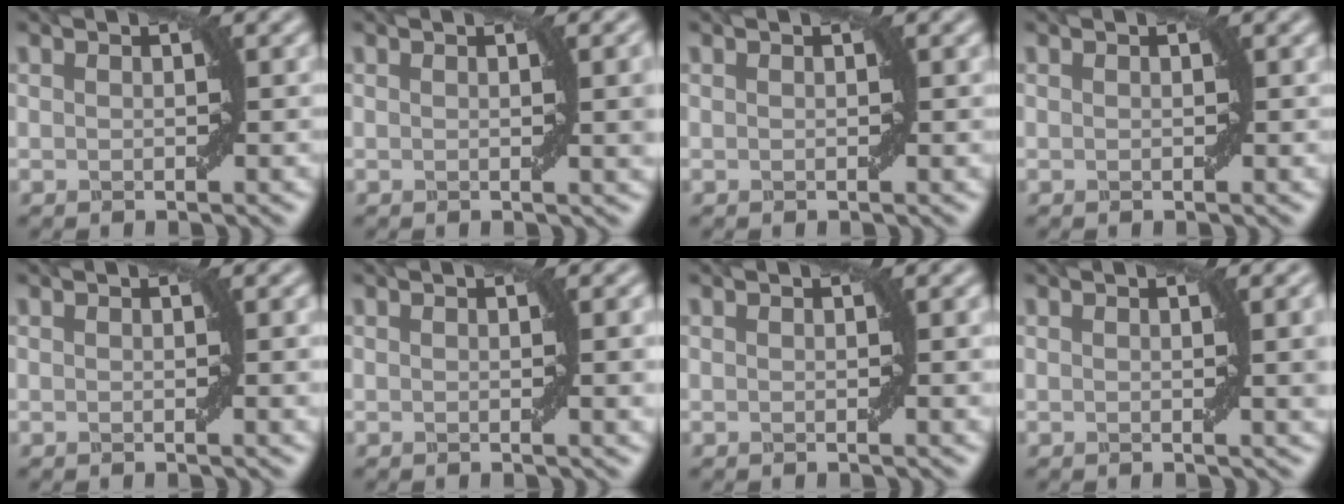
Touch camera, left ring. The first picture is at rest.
{"total": 3.2, "force": [0.6, 0.7, 3.0], "torque": [-0.032, 0.005, 0.009]}
{"total": 0.0}
{"total": 0.0}
{"total": 1.2, "force": [0.2, 0.0, 1.1], "torque": [-0.014, 0.000, 0.003]}
{"total": 2.2, "force": [0.3, 0.3, 2.1], "torque": [-0.024, 0.000, 0.005]}
{"total": 0.8, "force": [0.1, 0.0, 0.8], "torque": [-0.009, 0.000, 0.002]}
{"total": 3.2, "force": [0.6, 0.7, 3.1], "torque": [-0.033, 0.005, 0.009]}